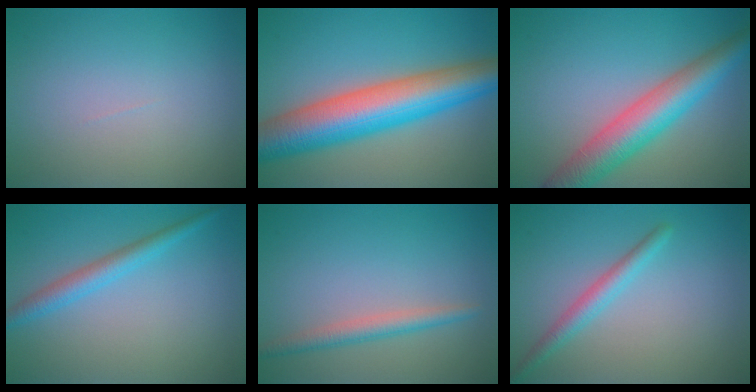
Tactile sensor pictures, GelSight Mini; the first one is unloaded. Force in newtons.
{"total": 10.9, "press": 10.9, "slide": 0.4}
{"total": 7.0, "press": 7.0, "slide": 0.4}
{"total": 2.6, "press": 2.6, "slide": 0.0}
{"total": 2.3, "press": 2.3, "slide": 0.1}
{"total": 2.2, "press": 2.2, "slide": 0.0}